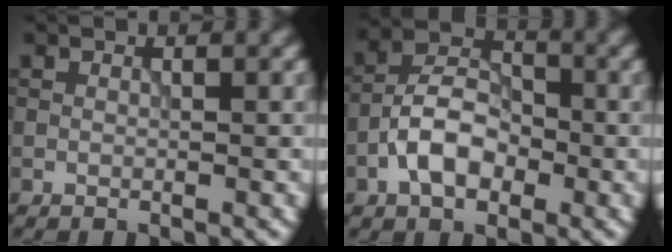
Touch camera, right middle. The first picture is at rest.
{"total": 5.3, "force": [-2.0, 3.2, 3.7], "torque": [-0.063, 0.012, -0.043]}